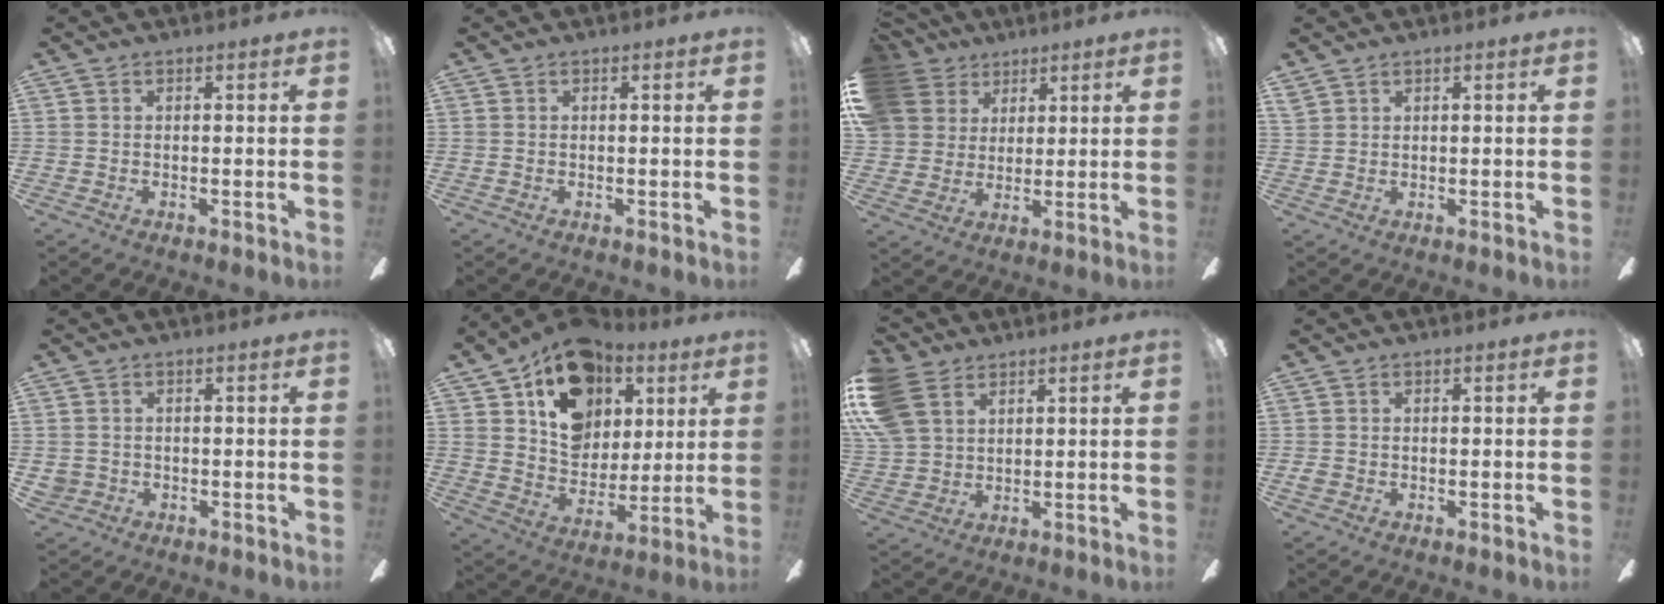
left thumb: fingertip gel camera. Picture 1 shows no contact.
{"total": 0.0}
{"total": 11.1, "force": [6.2, 8.9, 2.5], "torque": [-0.071, -0.028, 0.124]}
{"total": 1.4, "force": [1.2, 0.8, 0.2], "torque": [-0.005, -0.001, 0.024]}
{"total": 2.0, "force": [-0.1, 2.0, 0.2], "torque": [-0.006, 0.002, -0.004]}
{"total": 18.6, "force": [10.6, 12.9, 8.1], "torque": [-0.136, -0.046, 0.196]}
{"total": 11.6, "force": [5.8, 8.1, 6.1], "torque": [-0.157, -0.001, 0.115]}
{"total": 1.1, "force": [-0.1, 1.0, 0.4], "torque": [-0.007, 0.005, -0.005]}